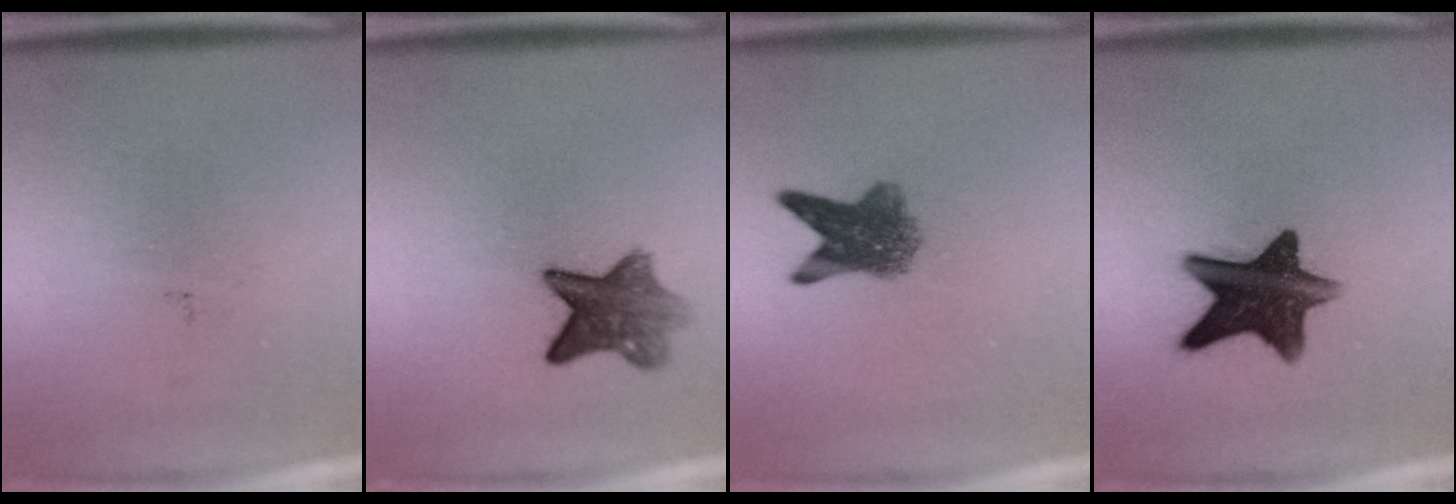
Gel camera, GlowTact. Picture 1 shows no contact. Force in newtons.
{"total": 6.4}
{"total": 5.7}
{"total": 12.8}